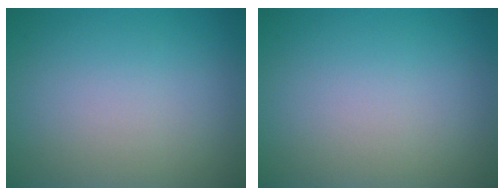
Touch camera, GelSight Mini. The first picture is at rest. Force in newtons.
{"total": 0.0}